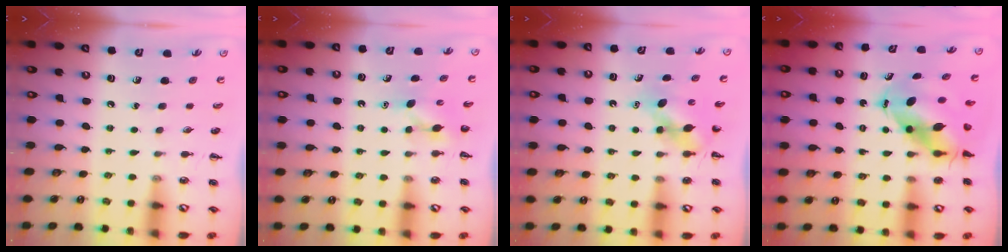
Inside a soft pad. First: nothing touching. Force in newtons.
{"total": 3.8, "press": 3.6, "slide": 1.0}
{"total": 5.3, "press": 5.2, "slide": 0.6}
{"total": 8.1, "press": 7.8, "slide": 2.4}